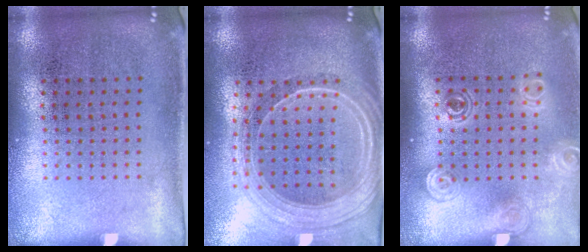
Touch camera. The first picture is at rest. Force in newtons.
{"total": 2.3, "press": 1.9, "slide": 1.3}
{"total": 1.5, "press": 1.2, "slide": 0.9}